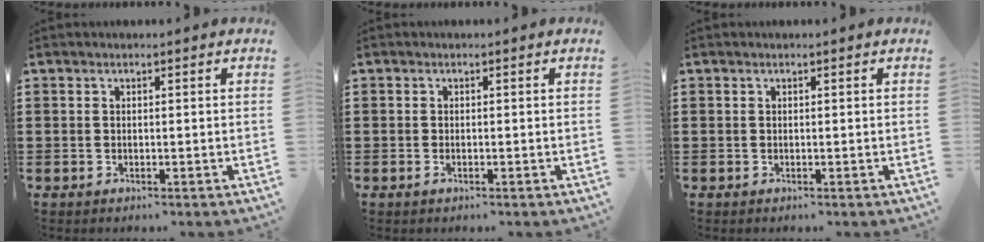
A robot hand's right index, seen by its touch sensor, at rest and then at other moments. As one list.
[{"total": 0.6, "force": [-0.2, 0.2, 0.4], "torque": [-0.010, -0.003, -0.004]}, {"total": 0.0}]